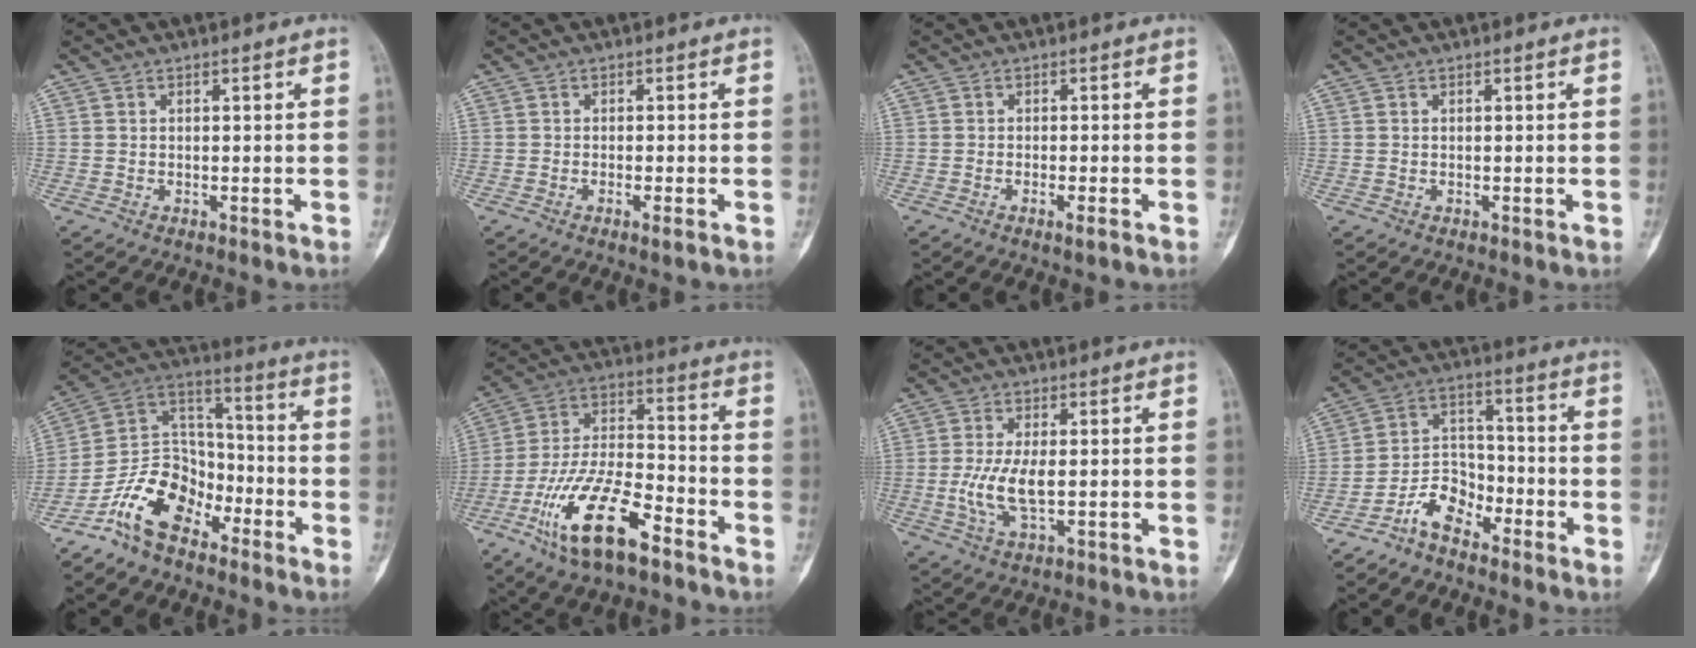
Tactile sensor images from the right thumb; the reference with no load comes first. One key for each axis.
{"total": 1.5, "fx": -0.7, "fy": 0.1, "fz": 1.3, "tx": -0.028, "ty": -0.004, "tz": -0.015}
{"total": 1.7, "fx": -0.9, "fy": 0.1, "fz": 1.5, "tx": -0.030, "ty": -0.002, "tz": -0.018}
{"total": 0.0}
{"total": 13.5, "fx": -8.6, "fy": 8.0, "fz": 6.6, "tx": -0.109, "ty": 0.082, "tz": -0.174}
{"total": 17.4, "fx": -9.8, "fy": 6.1, "fz": 13.0, "tx": -0.251, "ty": 0.057, "tz": -0.183}
{"total": 7.1, "fx": -0.5, "fy": 2.7, "fz": 6.6, "tx": -0.149, "ty": -0.008, "tz": -0.007}
{"total": 7.7, "fx": -5.6, "fy": 4.0, "fz": 3.3, "tx": -0.052, "ty": 0.059, "tz": -0.117}